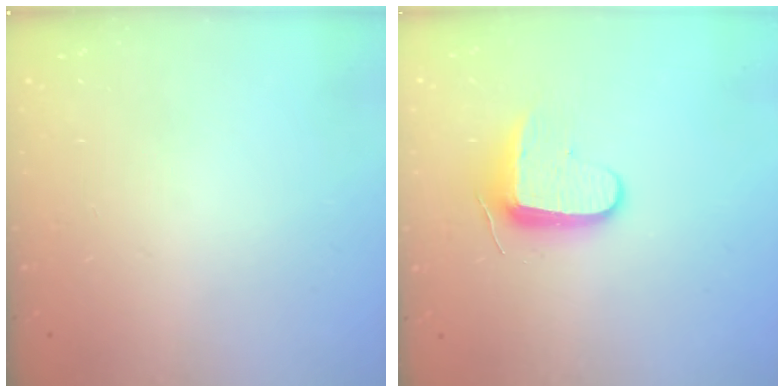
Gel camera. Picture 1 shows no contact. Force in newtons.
{"total": 8.7, "press": 8.6, "slide": 0.9}